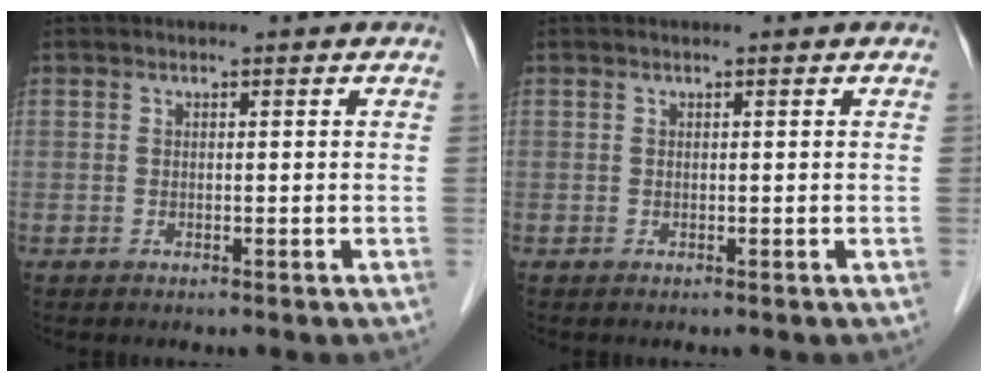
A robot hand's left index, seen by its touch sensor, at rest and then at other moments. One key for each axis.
{"total": 0.0}